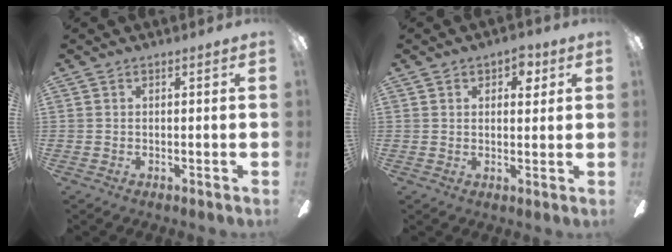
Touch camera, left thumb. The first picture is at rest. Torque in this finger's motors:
{"motor_torque": [-0.08, 0.17, 0.03, -0.04, -0.01]}